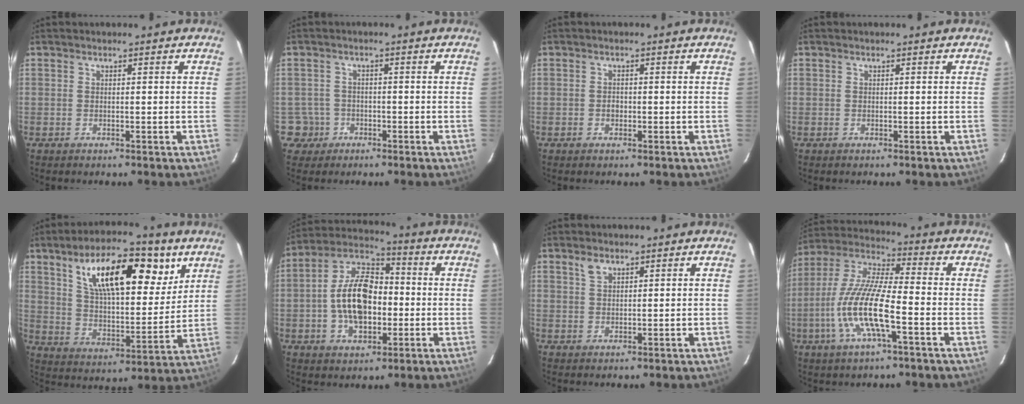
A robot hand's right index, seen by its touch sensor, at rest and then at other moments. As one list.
[{"total": 4.1, "force": [-1.6, 3.7, -0.3], "torque": [0.004, 0.021, -0.028]}, {"total": 1.1, "force": [-0.4, 1.0, 0.4], "torque": [-0.007, 0.003, -0.005]}, {"total": 0.0}, {"total": 21.4, "force": [10.7, 8.8, 16.3], "torque": [-0.268, 0.020, 0.179]}, {"total": 14.6, "force": [-1.9, 8.9, 11.4], "torque": [-0.217, 0.024, -0.032]}, {"total": 2.1, "force": [1.5, 1.1, 1.0], "torque": [-0.020, 0.004, 0.030]}, {"total": 15.0, "force": [-4.9, 3.1, 13.8], "torque": [-0.287, -0.006, -0.101]}]